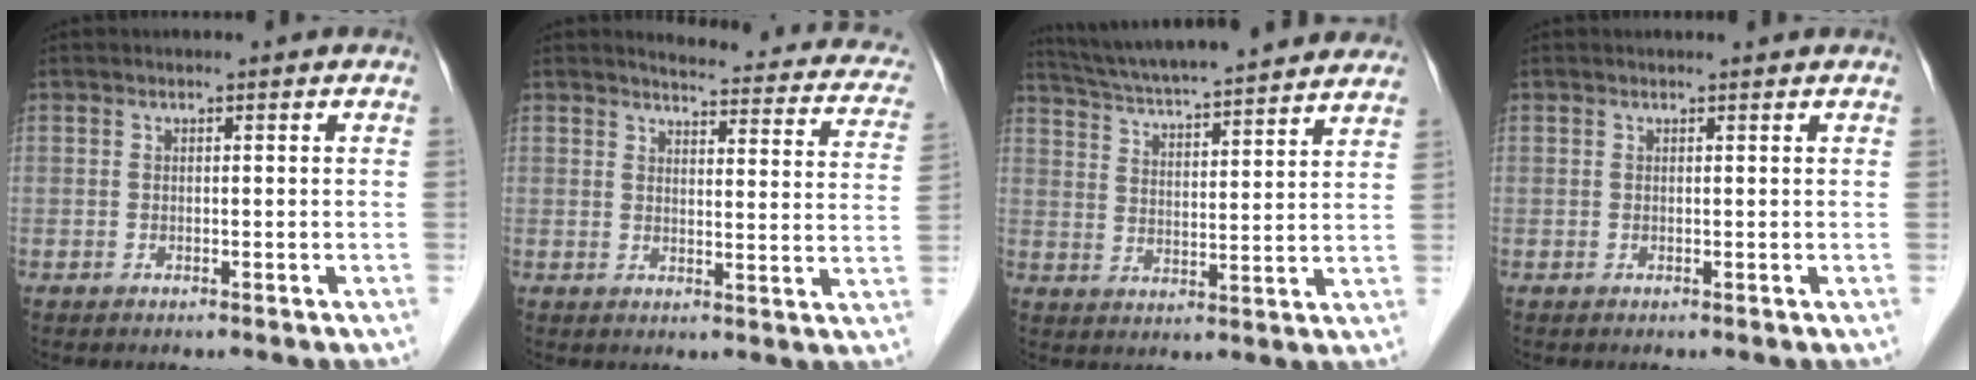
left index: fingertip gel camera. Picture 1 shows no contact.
{"total": 16.6, "force": [15.1, 3.8, 5.8], "torque": [-0.044, -0.032, 0.147]}
{"total": 24.0, "force": [21.6, 2.0, 10.2], "torque": [-0.170, 0.014, 0.300]}
{"total": 1.5, "force": [1.5, -0.1, 0.3], "torque": [-0.009, 0.007, 0.018]}